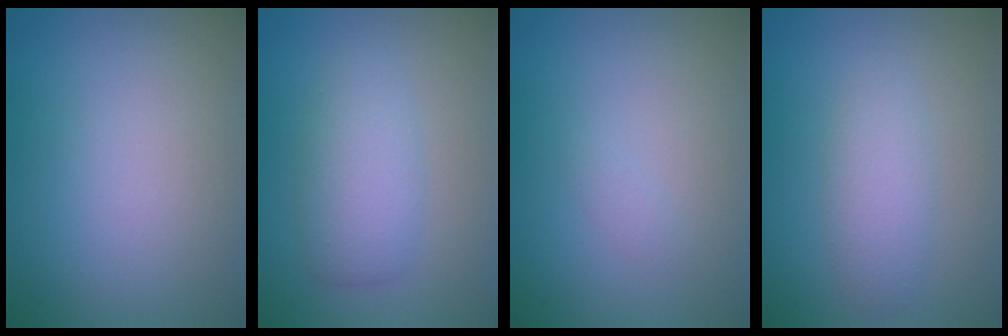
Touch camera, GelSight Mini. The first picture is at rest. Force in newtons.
{"total": 3.7, "press": 3.7, "slide": 0.1}
{"total": 0.6, "press": 0.6, "slide": 0.0}
{"total": 2.7, "press": 2.7, "slide": 0.1}